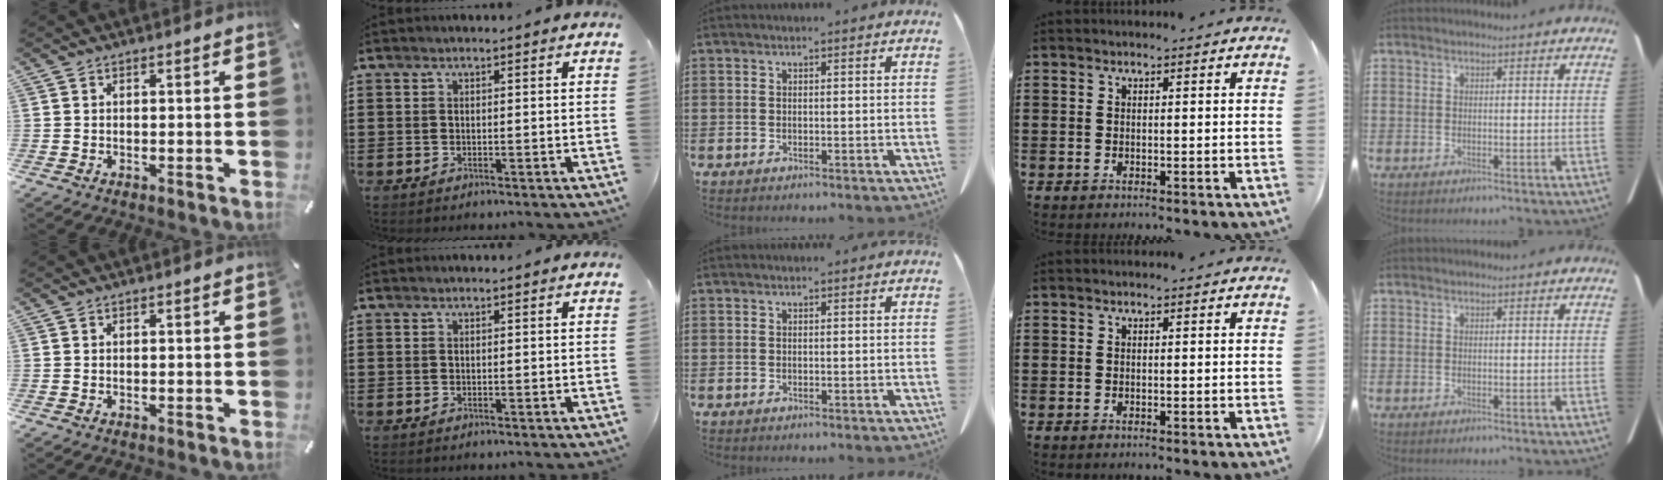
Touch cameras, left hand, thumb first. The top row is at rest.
{}